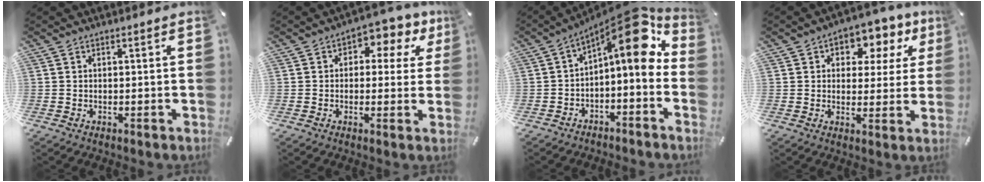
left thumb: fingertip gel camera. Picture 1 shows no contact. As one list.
[{"total": 5.9, "force": [1.7, 4.1, 3.8], "torque": [-0.047, -0.007, 0.020]}, {"total": 13.0, "force": [6.1, 4.7, 10.5], "torque": [-0.138, -0.066, 0.095]}, {"total": 8.2, "force": [4.0, 5.7, 4.4], "torque": [-0.054, -0.027, 0.061]}]